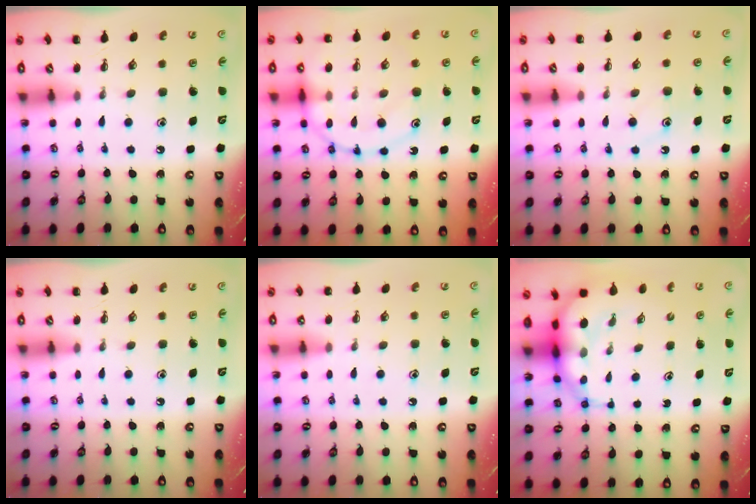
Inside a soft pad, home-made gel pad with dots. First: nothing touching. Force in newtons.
{"total": 14.2, "press": 14.1, "slide": 1.2}
{"total": 8.4, "press": 8.3, "slide": 0.9}
{"total": 0.0}
{"total": 6.2, "press": 6.0, "slide": 1.9}
{"total": 8.7, "press": 8.3, "slide": 2.5}